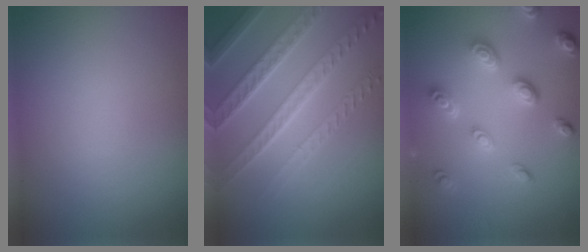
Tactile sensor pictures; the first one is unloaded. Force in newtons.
{"total": 7.9, "press": 5.4, "slide": 5.8}
{"total": 4.5, "press": 3.6, "slide": 2.8}